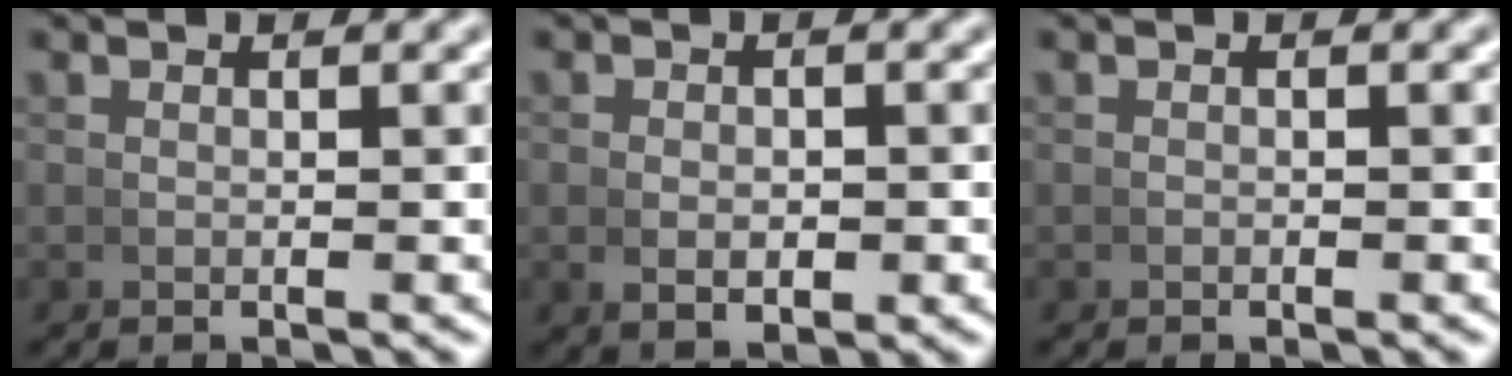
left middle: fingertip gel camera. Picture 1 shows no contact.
{"total": 2.2, "force": [-0.5, 1.2, 1.7], "torque": [-0.032, -0.008, 0.001]}
{"total": 0.0}